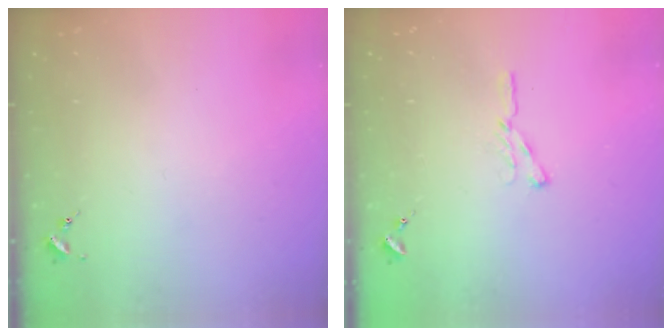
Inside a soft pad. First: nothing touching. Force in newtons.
{"total": 4.4, "press": 4.4, "slide": 0.5}